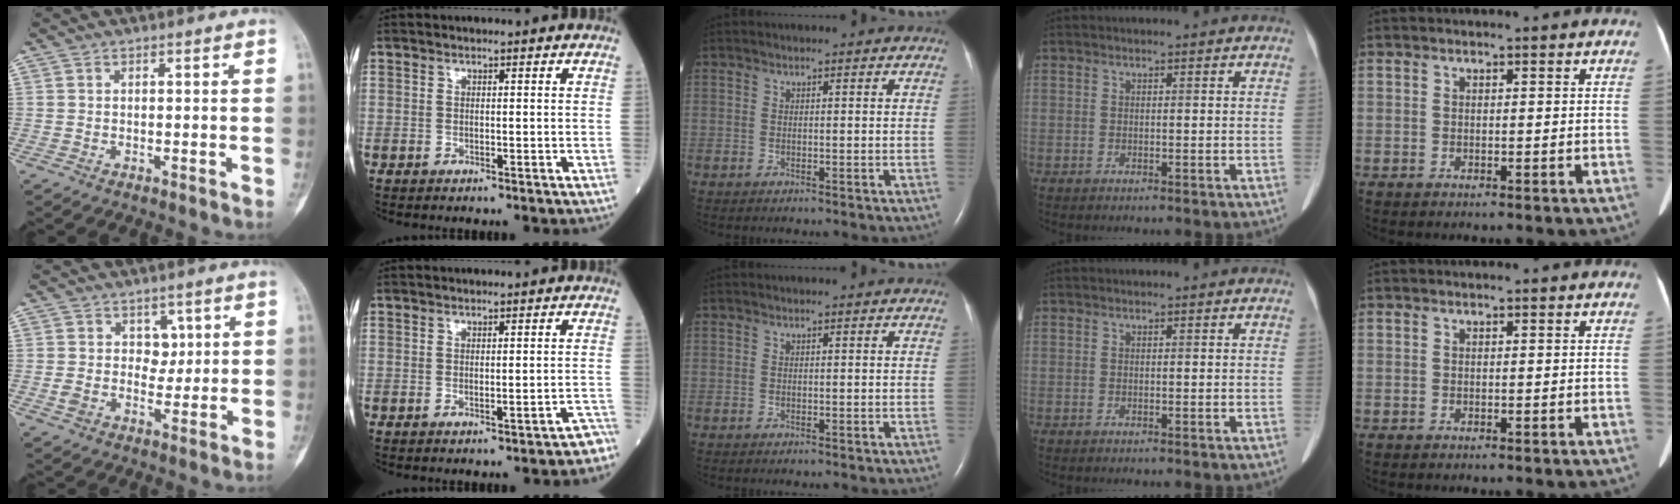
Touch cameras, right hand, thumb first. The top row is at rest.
{"thumb": {"total": 5.0, "force": [1.1, 4.0, 2.7], "torque": [-0.007, -0.004, 0.016]}, "index": {"total": 3.3, "force": [-2.8, 0.7, 1.6], "torque": [-0.004, 0.015, -0.031]}}